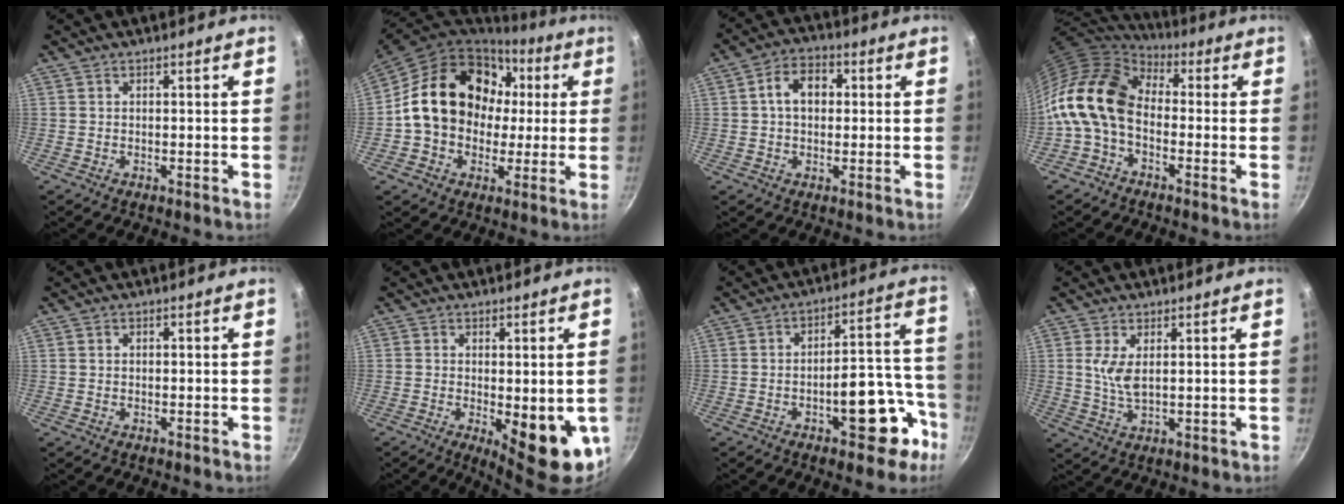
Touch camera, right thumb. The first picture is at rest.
{"total": 21.1, "force": [2.5, 17.0, 12.2], "torque": [-0.182, 0.042, 0.042]}
{"total": 7.5, "force": [1.1, 5.3, 5.1], "torque": [-0.062, 0.017, 0.007]}
{"total": 15.7, "force": [-1.2, 10.6, 11.5], "torque": [-0.205, 0.033, -0.045]}
{"total": 0.5, "force": [0.2, 0.4, 0.3], "torque": [-0.005, 0.003, 0.003]}
{"total": 12.7, "force": [-2.8, 4.8, 11.4], "torque": [-0.128, -0.013, -0.024]}
{"total": 14.6, "force": [-6.4, 6.7, 11.2], "torque": [-0.097, 0.070, -0.082]}
{"total": 5.1, "force": [1.4, 2.3, 4.3], "torque": [-0.086, -0.009, 0.032]}